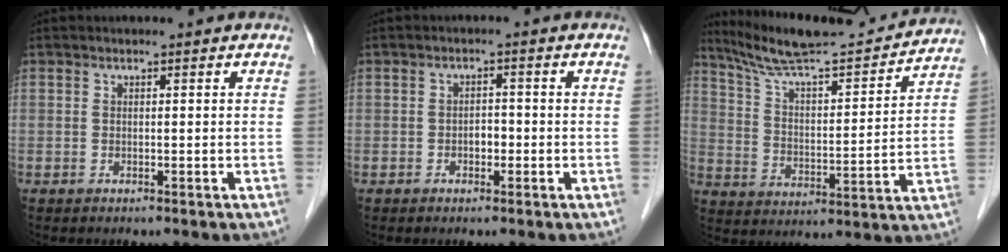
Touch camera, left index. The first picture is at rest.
{"total": 1.8, "force": [-0.7, 1.1, 1.3], "torque": [-0.016, 0.005, -0.011]}
{"total": 18.6, "force": [17.4, 0.7, 6.5], "torque": [-0.116, -0.007, 0.268]}